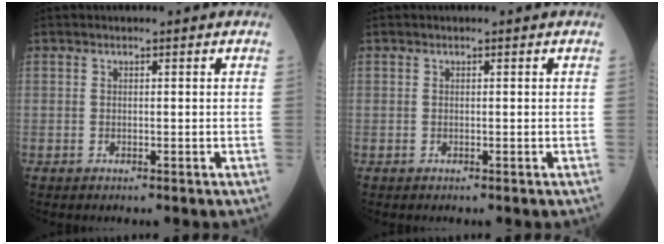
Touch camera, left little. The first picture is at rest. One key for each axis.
{"total": 0.0}